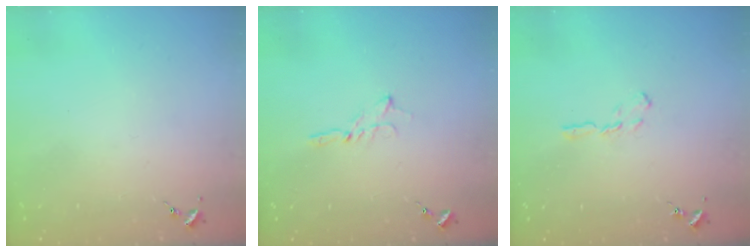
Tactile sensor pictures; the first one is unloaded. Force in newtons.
{"total": 2.0, "press": 2.0, "slide": 0.2}
{"total": 3.9, "press": 3.9, "slide": 0.4}